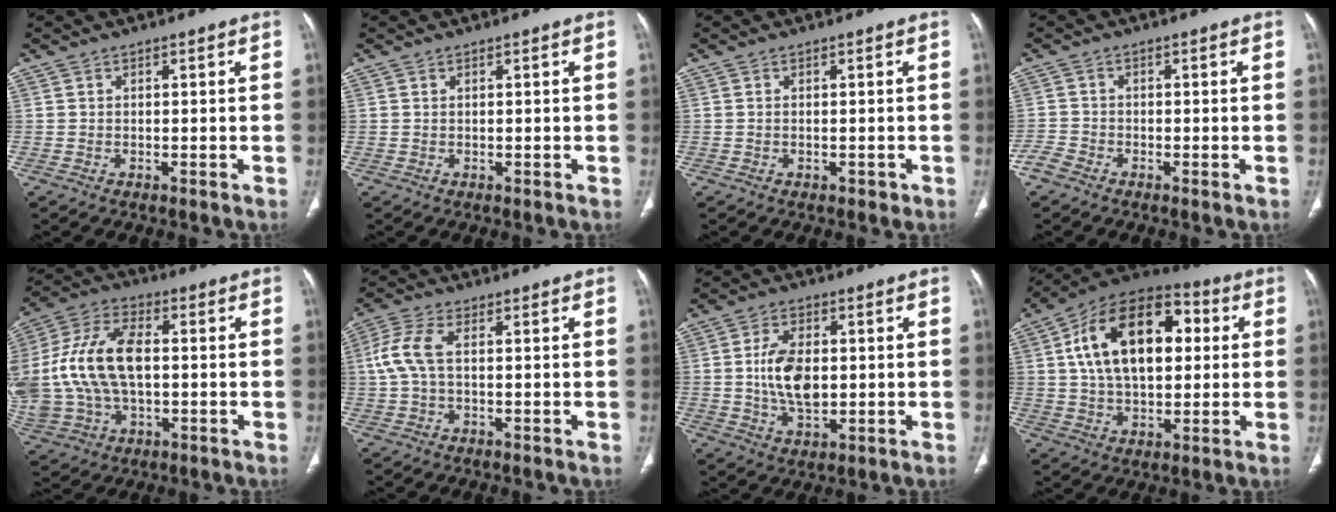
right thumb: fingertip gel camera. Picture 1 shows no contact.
{"total": 0.0}
{"total": 0.8, "force": [-0.3, 0.5, 0.5], "torque": [-0.009, 0.005, 0.000]}
{"total": 2.4, "force": [-1.9, 1.0, 1.0], "torque": [-0.021, -0.001, -0.044]}
{"total": 21.1, "force": [0.4, 12.9, 16.7], "torque": [-0.376, 0.020, 0.014]}
{"total": 6.3, "force": [0.4, 2.9, 5.5], "torque": [-0.143, 0.014, 0.005]}
{"total": 9.4, "force": [0.2, 5.5, 7.6], "torque": [-0.134, -0.001, 0.007]}
{"total": 21.1, "force": [4.1, 12.4, 16.6], "torque": [-0.252, 0.022, 0.060]}